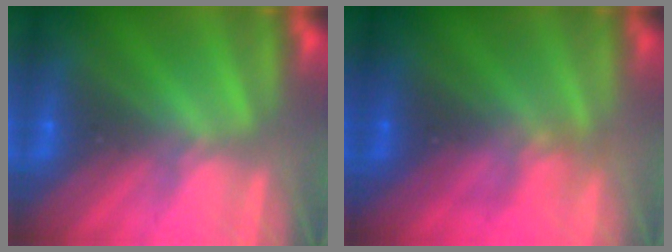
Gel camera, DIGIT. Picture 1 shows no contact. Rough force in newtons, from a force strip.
{"total": 3.2}